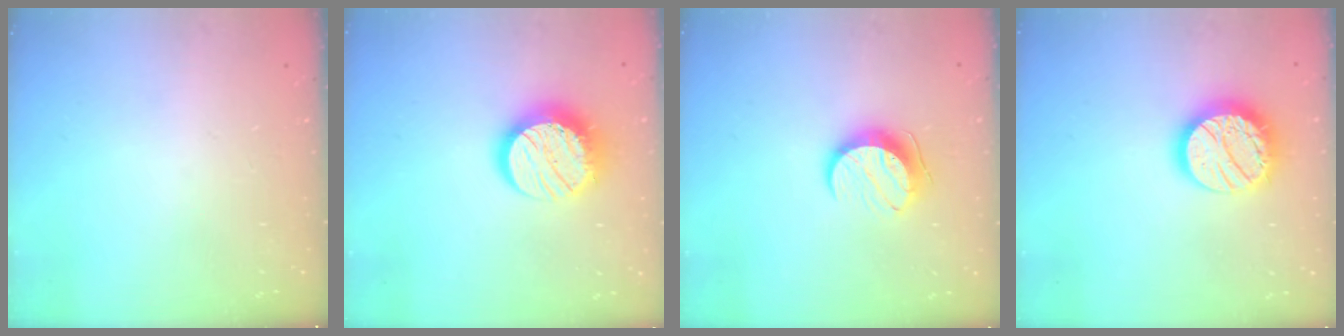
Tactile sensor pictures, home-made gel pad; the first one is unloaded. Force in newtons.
{"total": 14.3, "press": 14.3, "slide": 1.0}
{"total": 9.7, "press": 9.7, "slide": 0.5}
{"total": 17.0, "press": 16.9, "slide": 1.3}